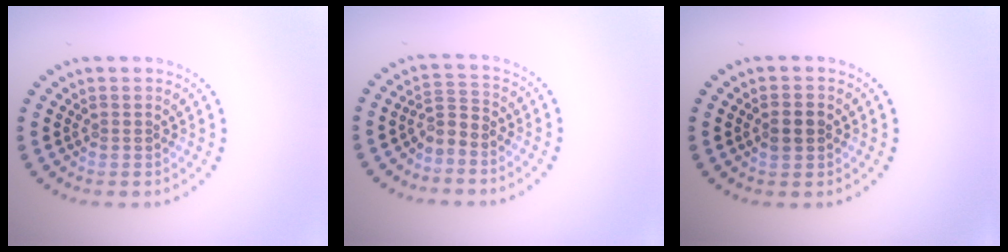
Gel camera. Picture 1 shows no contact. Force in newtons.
{"total": 2.1, "press": 1.4, "slide": 1.5}
{"total": 2.3, "press": 2.3, "slide": 0.0}